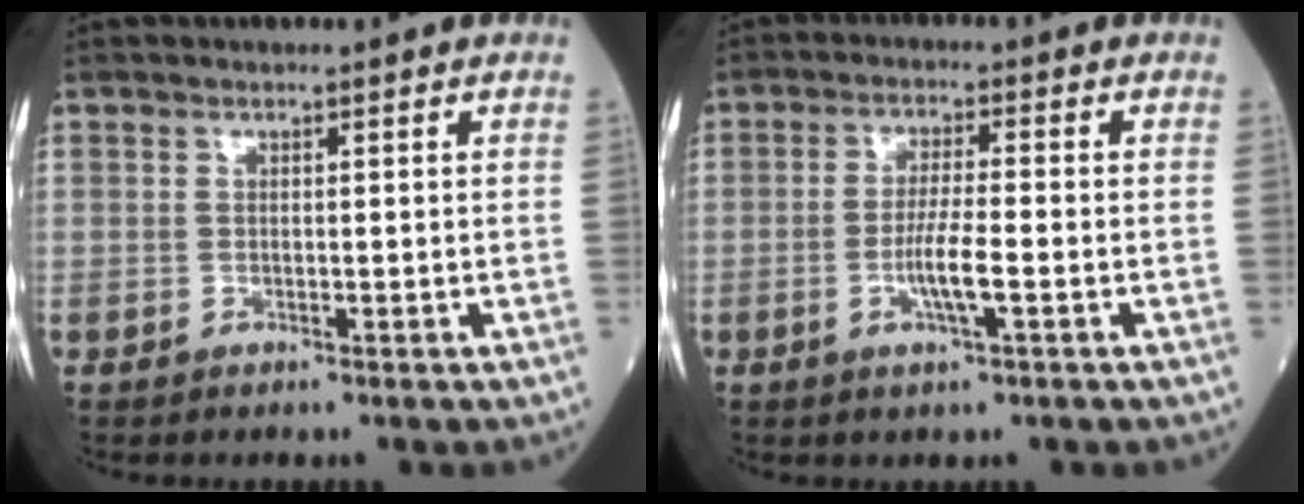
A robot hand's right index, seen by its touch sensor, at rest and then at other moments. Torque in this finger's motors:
{"motor_torque": [0.85, 0.04, 0.39, 0.11]}